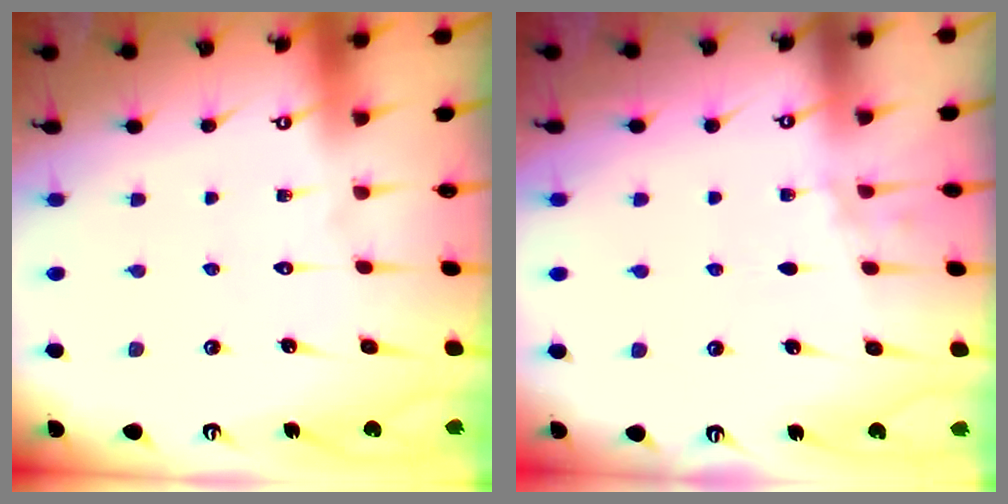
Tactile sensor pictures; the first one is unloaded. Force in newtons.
{"total": 2.5, "press": 1.6, "slide": 1.8}